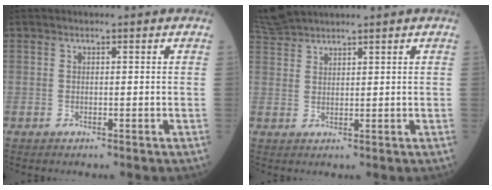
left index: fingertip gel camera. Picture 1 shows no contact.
{"total": 4.7, "force": [4.6, 0.0, 1.1], "torque": [-0.039, 0.022, 0.100]}